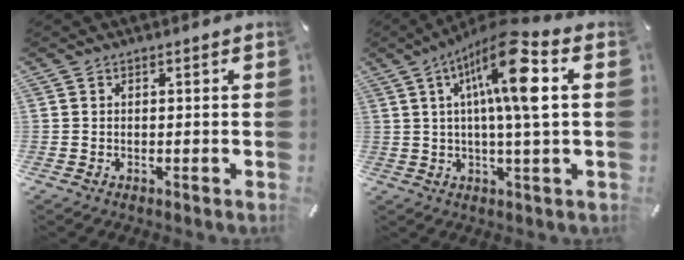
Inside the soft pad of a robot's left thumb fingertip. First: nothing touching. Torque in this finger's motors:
{"motor_torque": [1.98, 3.03, 1.12, 0.40, 0.25]}